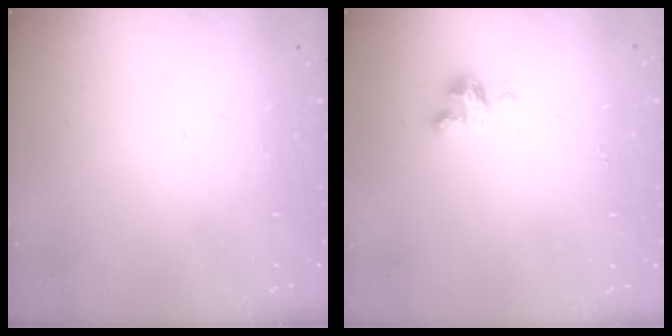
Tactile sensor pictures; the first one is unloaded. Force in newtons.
{"total": 4.1, "press": 4.1, "slide": 0.3}